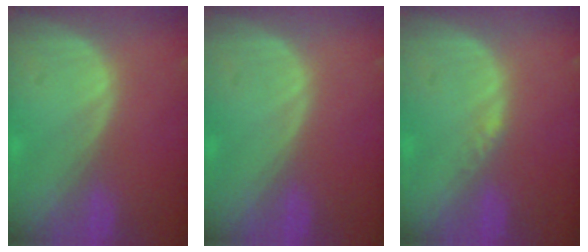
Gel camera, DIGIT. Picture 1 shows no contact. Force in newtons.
{"total": 0.0}
{"total": 1.0, "press": 0.8, "slide": 0.6}